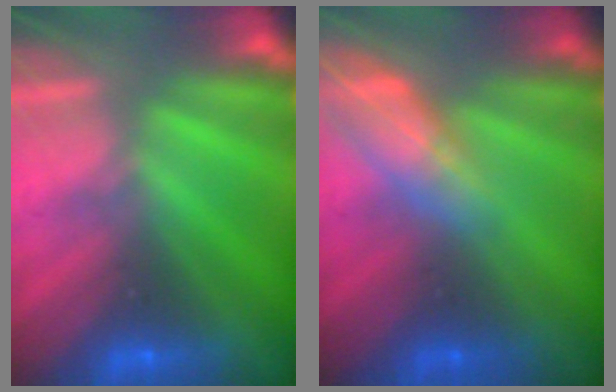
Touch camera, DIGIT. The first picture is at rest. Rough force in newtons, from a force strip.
{"total": 2.5}